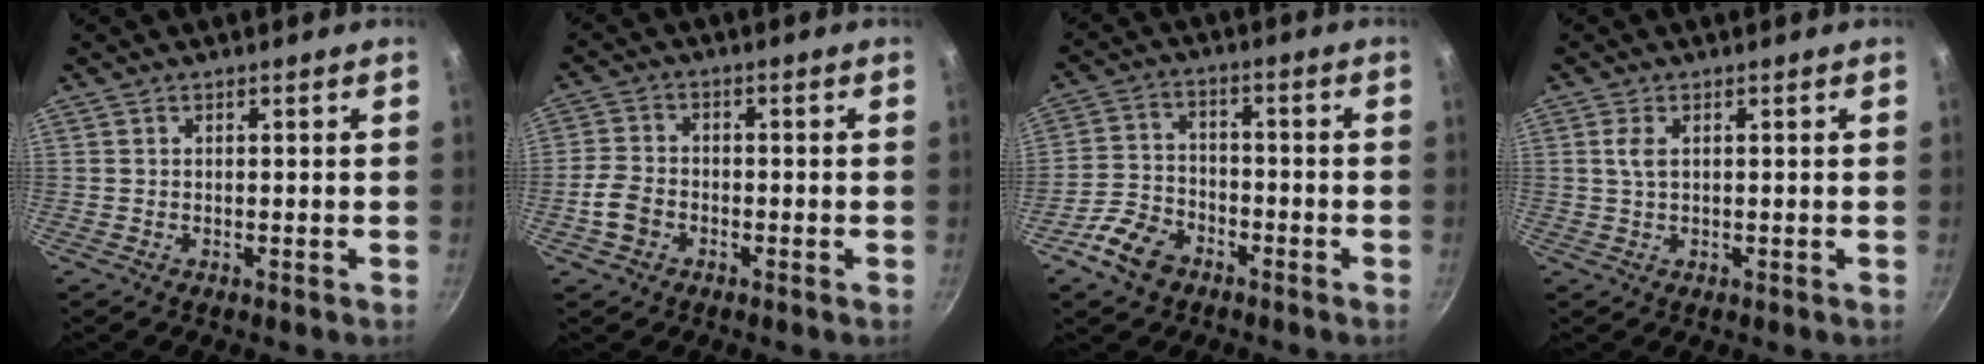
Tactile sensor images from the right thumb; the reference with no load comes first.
{"total": 5.0, "force": [-2.1, 3.6, 2.7], "torque": [-0.052, 0.021, -0.046]}
{"total": 8.3, "force": [-5.1, 5.3, 3.9], "torque": [-0.062, 0.036, -0.104]}
{"total": 2.4, "force": [0.7, 1.1, 2.0], "torque": [-0.040, -0.001, 0.014]}